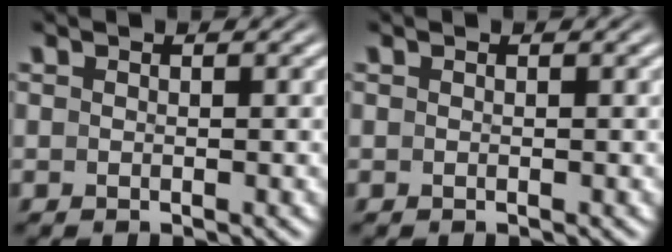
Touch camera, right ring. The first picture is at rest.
{"total": 0.0}